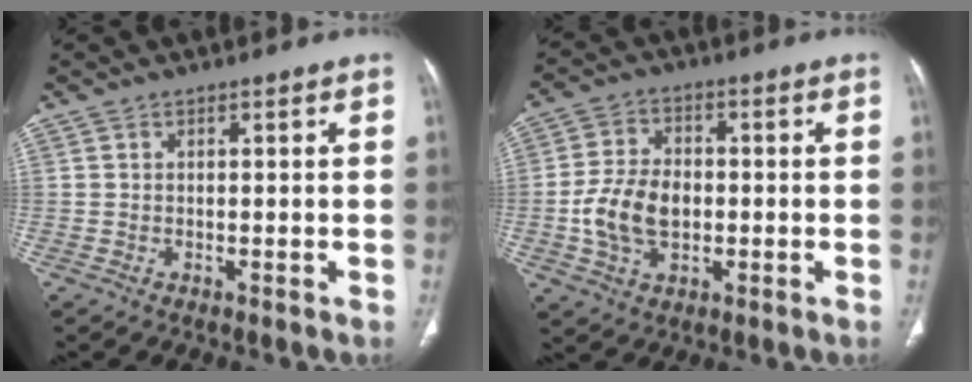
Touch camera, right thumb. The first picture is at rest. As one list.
[{"total": 10.2, "force": [-1.4, 6.8, 7.5], "torque": [-0.137, 0.012, -0.026]}]